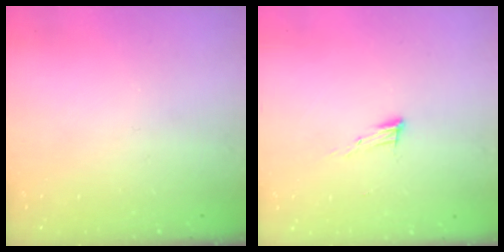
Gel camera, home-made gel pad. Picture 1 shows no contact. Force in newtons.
{"total": 7.7, "press": 7.6, "slide": 1.2}